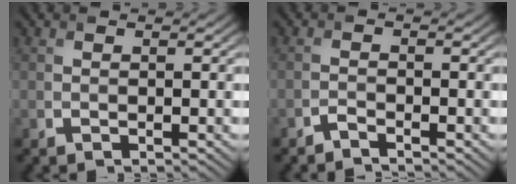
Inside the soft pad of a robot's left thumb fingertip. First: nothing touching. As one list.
[{"total": 1.1, "force": [-1.1, 0.1, 0.4], "torque": [-0.007, 0.003, -0.027]}]